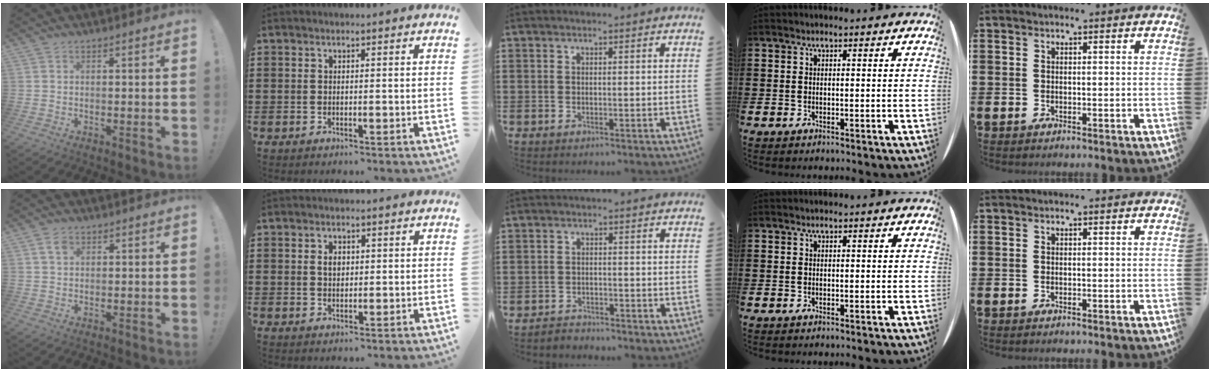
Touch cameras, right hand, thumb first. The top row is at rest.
{"thumb": {"total": 2.8, "force": [1.3, 1.5, 2.0], "torque": [-0.030, -0.001, 0.021]}, "index": {"total": 2.7, "force": [0.6, 1.7, 2.0], "torque": [-0.037, 0.006, 0.008]}, "middle": {"total": 2.7, "force": [-2.6, 0.6, -0.3], "torque": [-0.002, 0.002, -0.058]}}